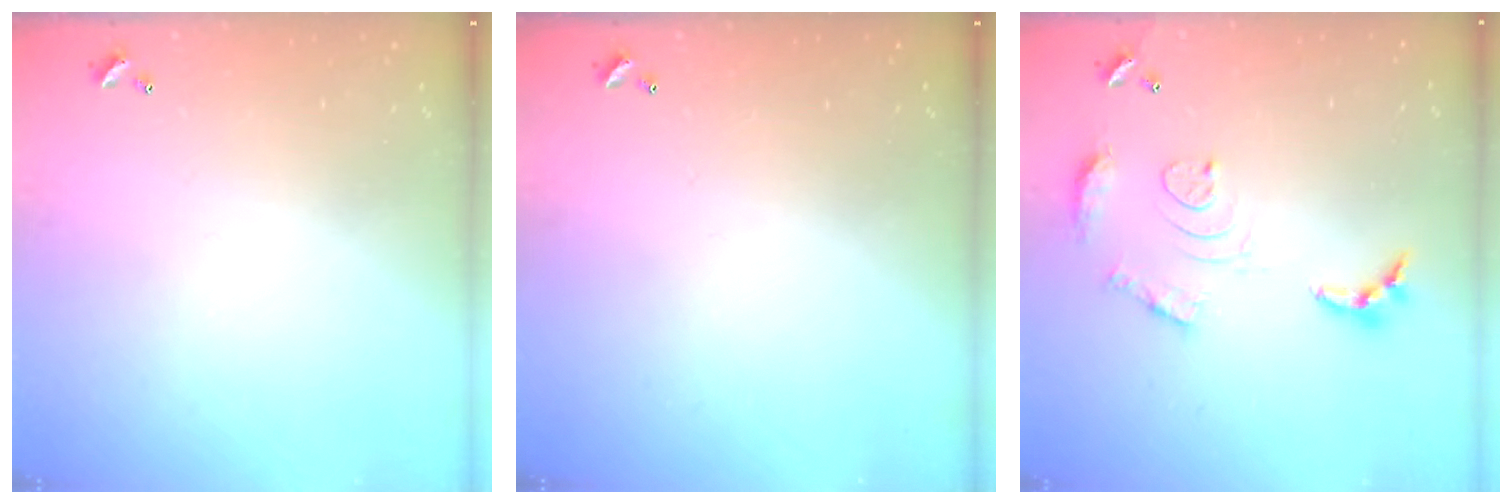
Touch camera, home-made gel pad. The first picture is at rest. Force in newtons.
{"total": 0.0}
{"total": 12.6, "press": 12.5, "slide": 1.3}